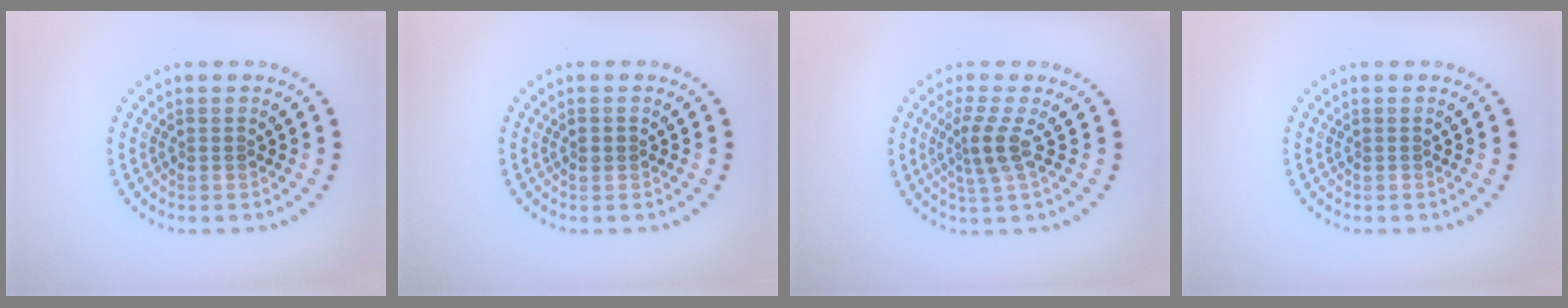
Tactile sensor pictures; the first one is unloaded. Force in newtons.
{"total": 0.8, "press": 0.8, "slide": 0.3}
{"total": 2.6, "press": 1.8, "slide": 1.8}
{"total": 0.0}